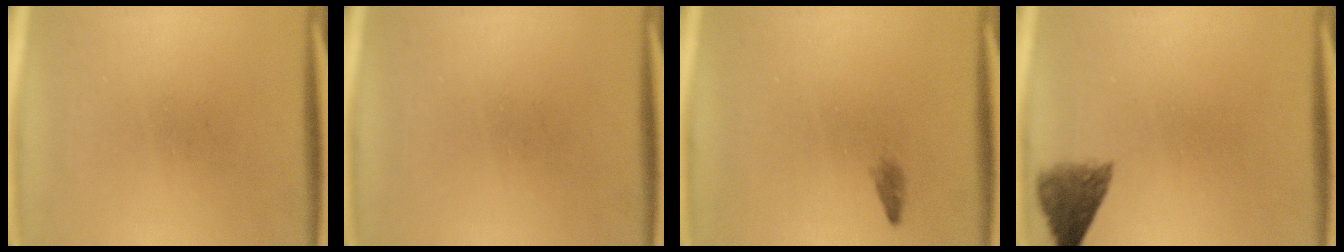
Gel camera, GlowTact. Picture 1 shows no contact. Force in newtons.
{"total": 0.0}
{"total": 0.8}
{"total": 4.6}